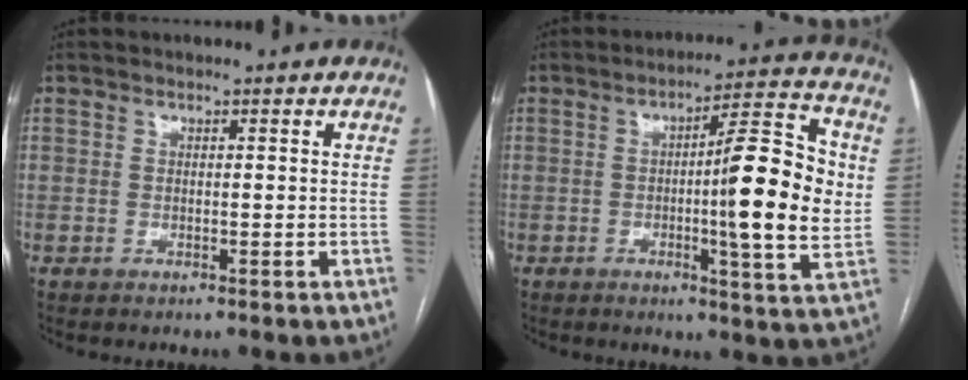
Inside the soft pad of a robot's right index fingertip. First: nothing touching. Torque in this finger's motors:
{"motor_torque": [1.12, -0.33, 0.76, 0.09]}